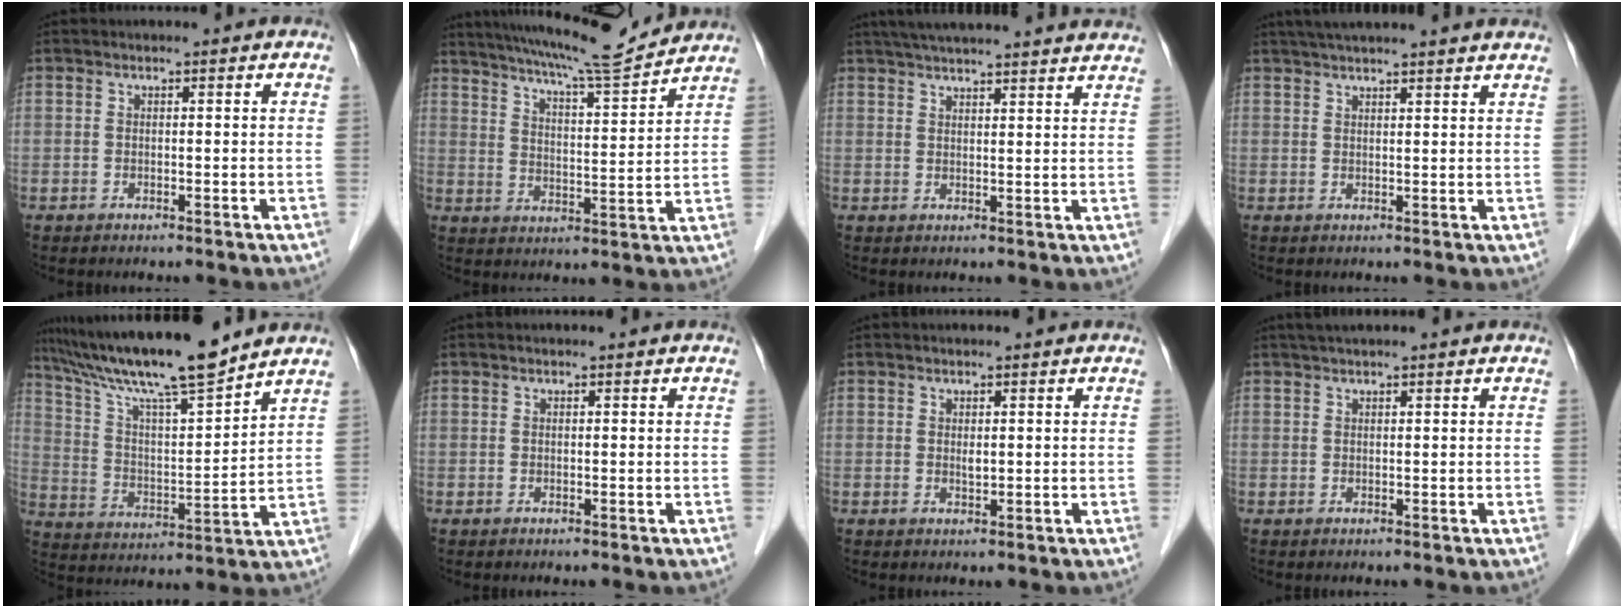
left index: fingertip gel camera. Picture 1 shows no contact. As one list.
[{"total": 13.6, "force": [12.7, -0.3, 4.9], "torque": [-0.088, -0.003, 0.188]}, {"total": 21.8, "force": [19.8, 1.0, 9.1], "torque": [-0.145, 0.018, 0.254]}, {"total": 14.5, "force": [12.9, 0.4, 6.6], "torque": [-0.108, 0.038, 0.167]}, {"total": 16.2, "force": [13.8, -0.1, 8.5], "torque": [-0.153, 0.004, 0.241]}, {"total": 0.0}, {"total": 0.8, "force": [0.2, 0.3, 0.7], "torque": [-0.014, -0.003, 0.005]}, {"total": 1.9, "force": [1.6, -0.2, 1.1], "torque": [-0.014, 0.019, 0.031]}]